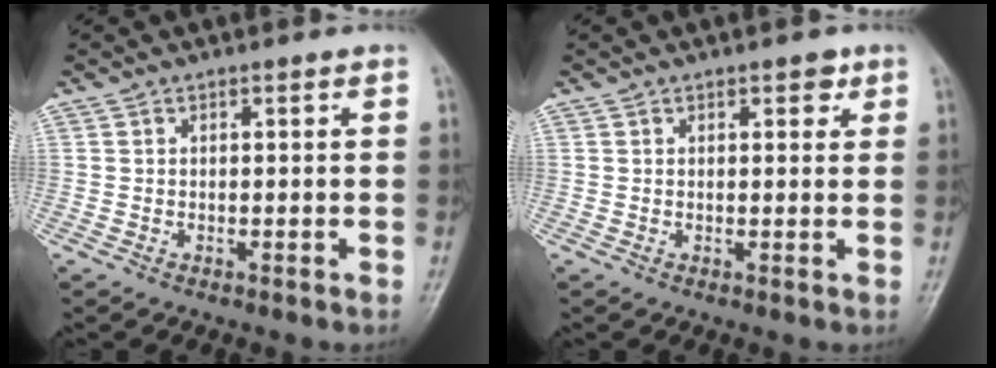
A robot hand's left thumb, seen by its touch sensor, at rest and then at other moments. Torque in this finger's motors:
{"motor_torque": [-0.10, -0.01, -0.24, -0.22, 0.00]}